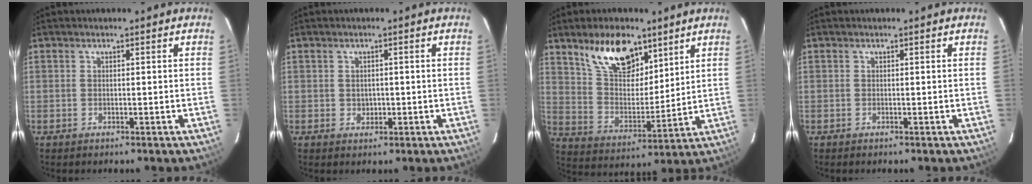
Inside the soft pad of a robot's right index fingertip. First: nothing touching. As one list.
[{"total": 1.7, "force": [-0.1, 1.6, 0.5], "torque": [-0.005, 0.004, 0.002]}, {"total": 14.4, "force": [9.3, 6.8, 8.6], "torque": [-0.153, 0.009, 0.177]}, {"total": 0.0}]